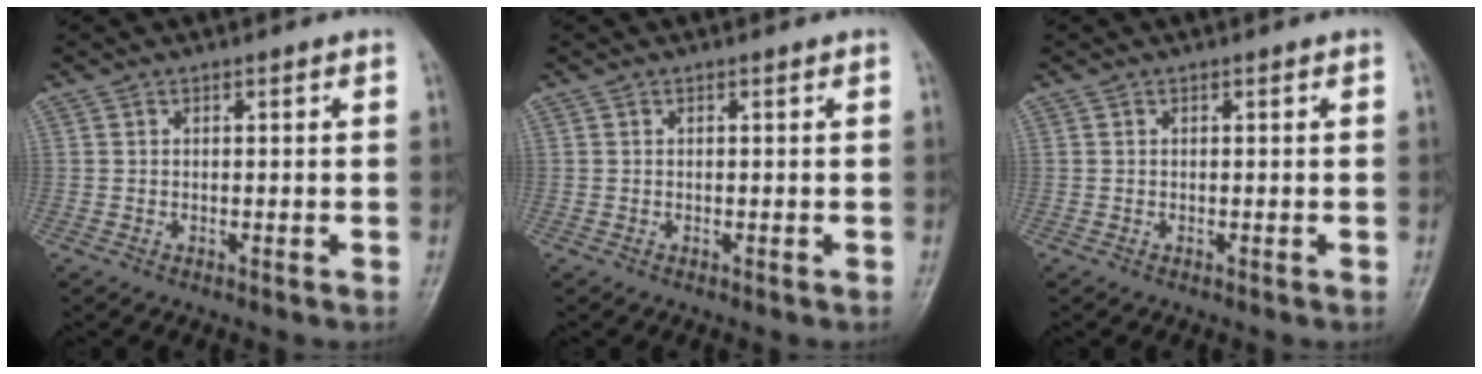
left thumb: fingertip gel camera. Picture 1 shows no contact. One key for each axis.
{"total": 0.0}
{"total": 0.0}